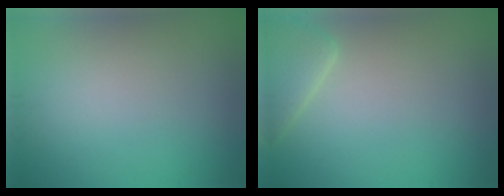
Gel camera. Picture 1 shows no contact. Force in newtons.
{"total": 2.6, "press": 2.5, "slide": 0.3}